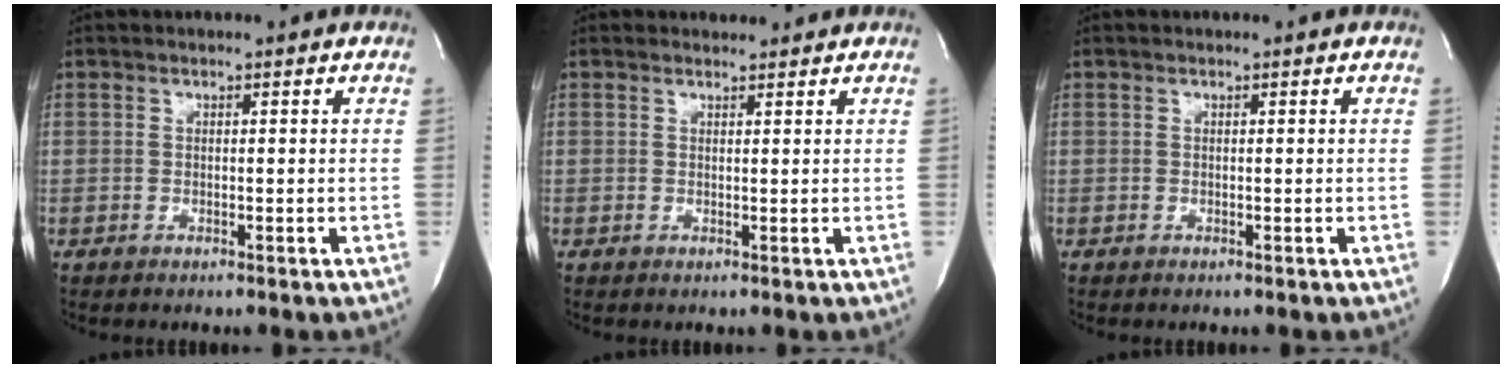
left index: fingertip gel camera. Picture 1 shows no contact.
{"total": 0.6, "force": [0.4, 0.4, -0.2], "torque": [0.001, 0.002, 0.005]}
{"total": 0.0}